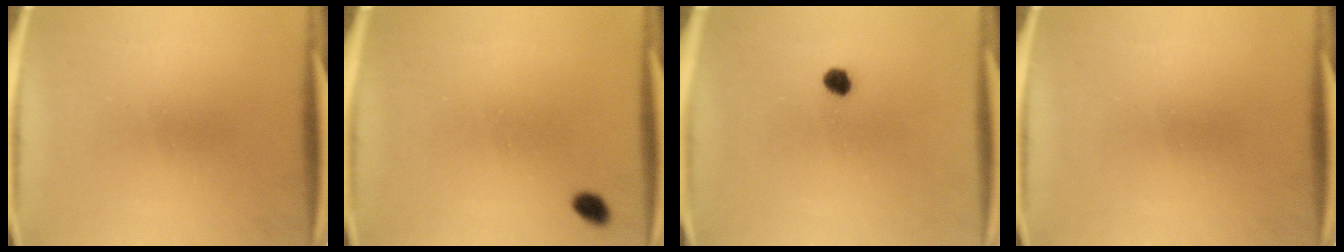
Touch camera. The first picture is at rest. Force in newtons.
{"total": 1.9}
{"total": 2.2}
{"total": 0.0}